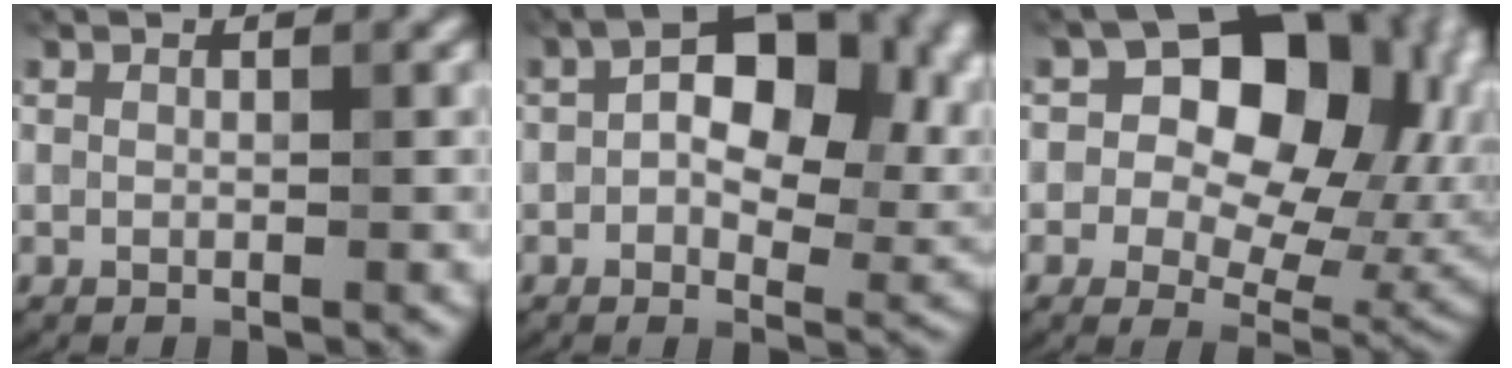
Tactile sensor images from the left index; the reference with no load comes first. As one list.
[{"total": 10.6, "force": [1.2, 5.9, 8.7], "torque": [-0.124, 0.018, 0.037]}, {"total": 12.9, "force": [2.3, 9.1, 8.8], "torque": [-0.090, 0.025, 0.054]}]